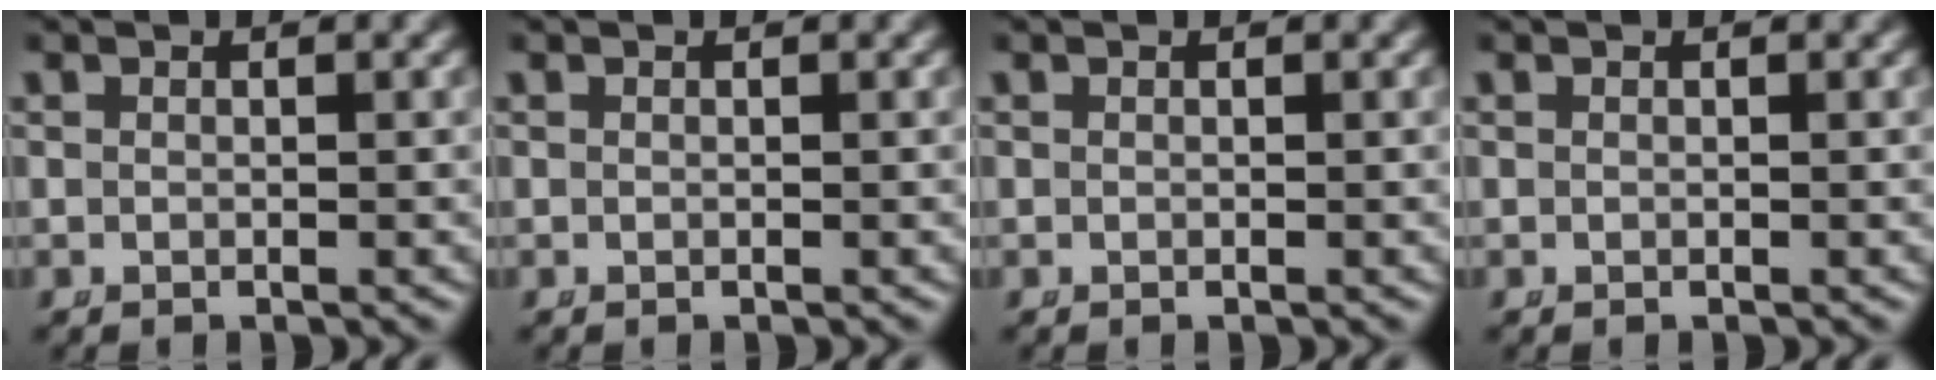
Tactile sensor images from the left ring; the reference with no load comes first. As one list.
[{"total": 0.0}, {"total": 0.0}, {"total": 0.0}]